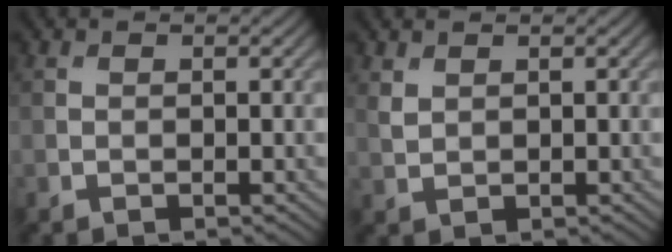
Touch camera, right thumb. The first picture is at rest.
{"total": 1.3, "force": [1.0, 0.7, 0.6], "torque": [-0.021, -0.002, 0.024]}